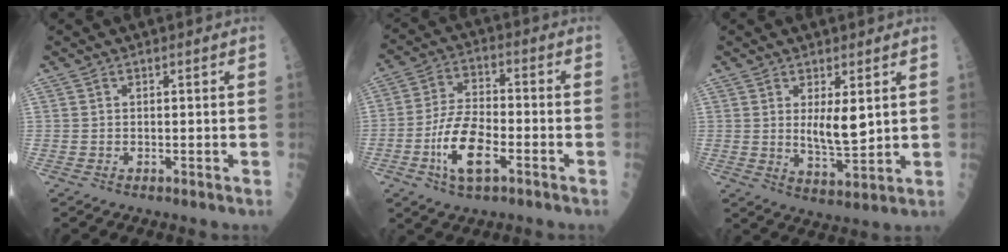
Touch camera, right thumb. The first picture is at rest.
{"total": 11.2, "force": [-4.1, 4.7, 9.3], "torque": [-0.181, 0.023, -0.076]}
{"total": 6.6, "force": [1.6, 2.3, 5.9], "torque": [-0.092, -0.024, 0.037]}